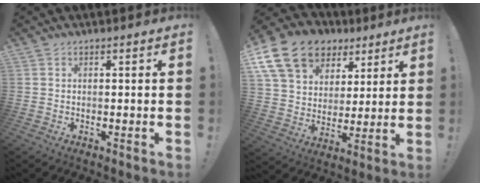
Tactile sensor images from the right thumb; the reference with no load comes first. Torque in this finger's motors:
{"motor_torque": [1.40, 2.13, 0.51, 0.01, 0.13]}